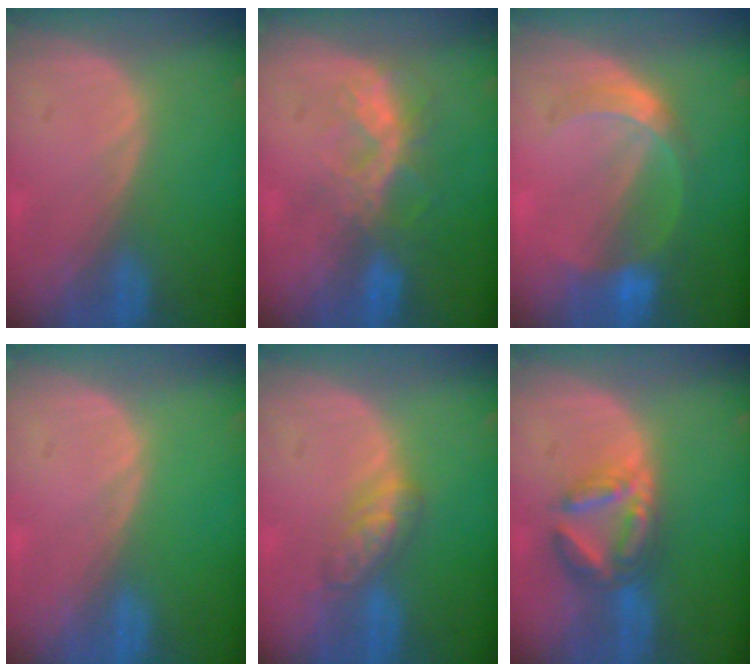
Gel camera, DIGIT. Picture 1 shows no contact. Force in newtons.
{"total": 6.6, "press": 6.0, "slide": 2.7}
{"total": 6.1, "press": 5.5, "slide": 2.8}
{"total": 0.0}
{"total": 4.5, "press": 4.5, "slide": 0.3}
{"total": 6.9, "press": 6.1, "slide": 3.4}